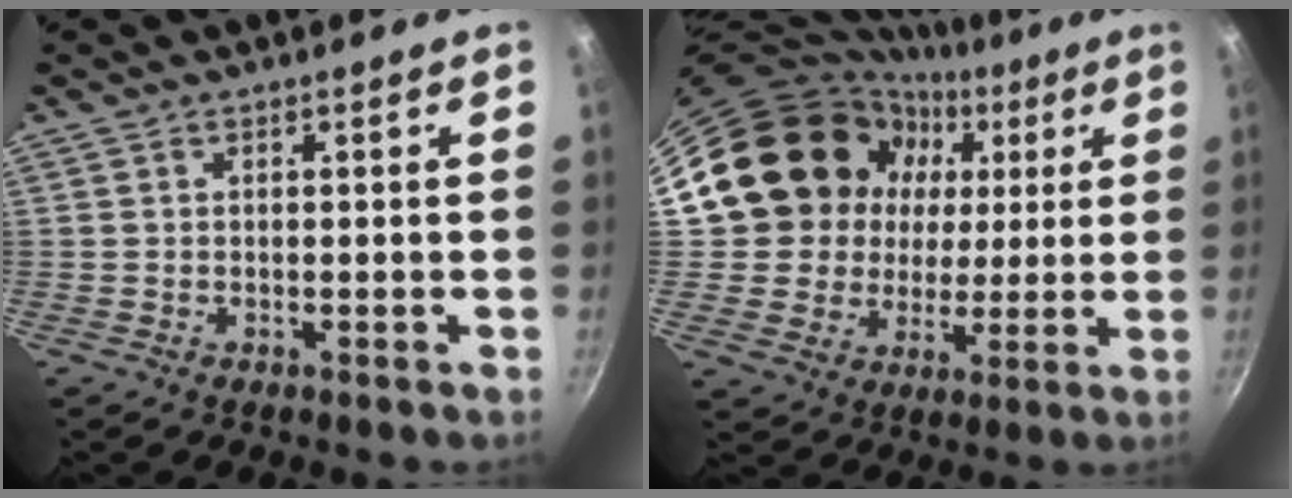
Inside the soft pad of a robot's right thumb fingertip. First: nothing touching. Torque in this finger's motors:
{"motor_torque": [0.43, 4.58, 0.87, -0.53, 0.25]}